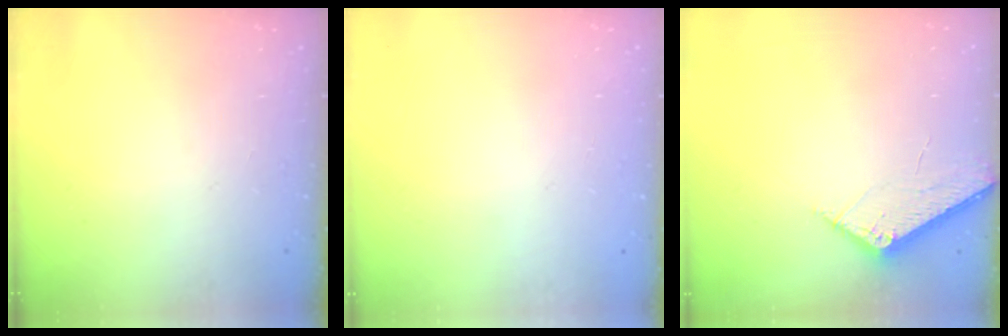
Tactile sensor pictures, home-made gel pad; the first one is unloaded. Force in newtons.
{"total": 0.0}
{"total": 4.9, "press": 4.9, "slide": 0.6}